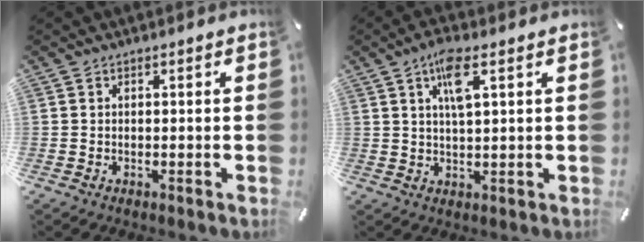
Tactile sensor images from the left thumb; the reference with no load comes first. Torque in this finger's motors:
{"motor_torque": [1.35, 1.35, 0.94, -0.97, 0.35]}